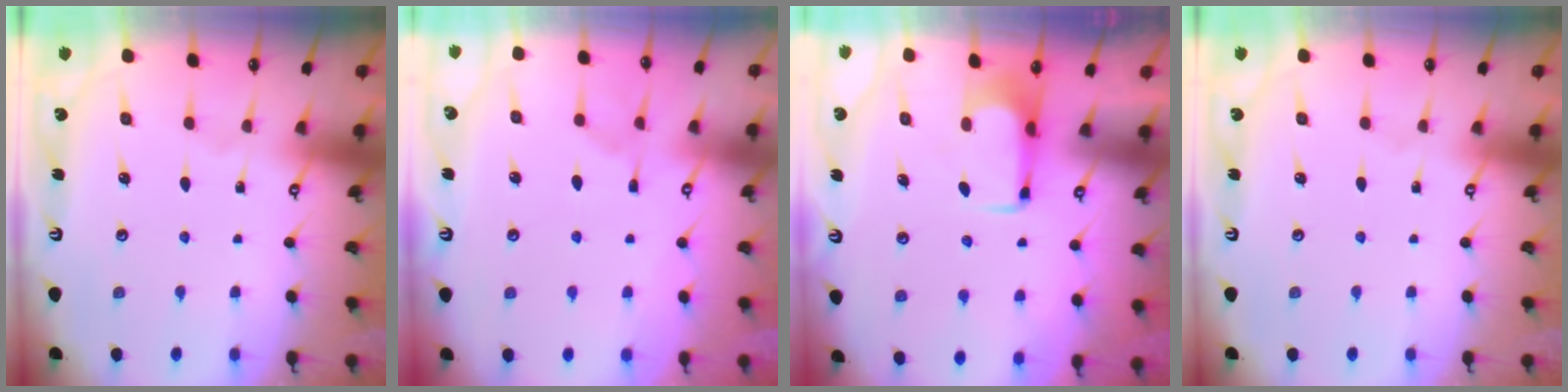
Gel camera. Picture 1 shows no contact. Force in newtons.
{"total": 1.6, "press": 0.8, "slide": 1.4}
{"total": 2.0, "press": 2.0, "slide": 0.4}
{"total": 0.0}